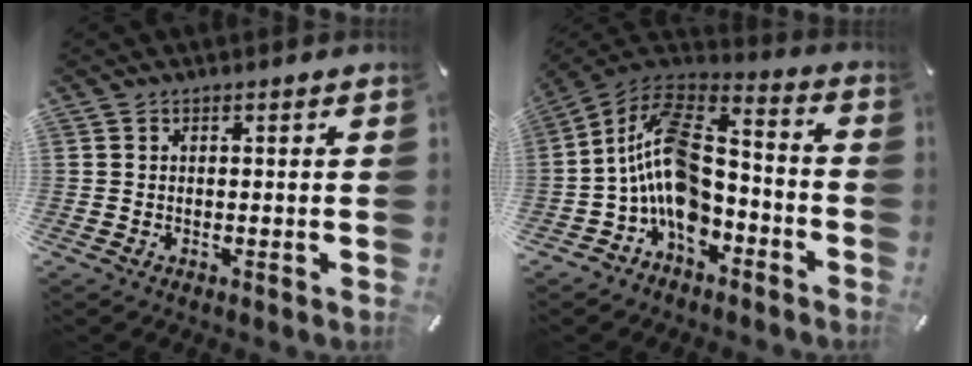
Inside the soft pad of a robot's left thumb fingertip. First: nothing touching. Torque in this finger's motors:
{"motor_torque": [0.34, 2.37, 1.44, 1.33, 0.34]}